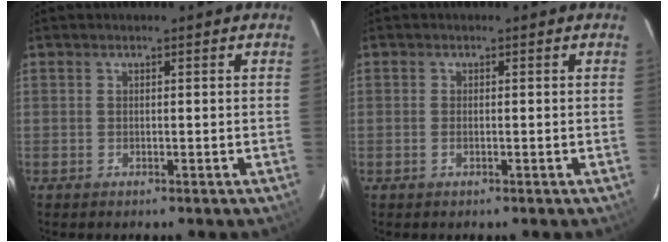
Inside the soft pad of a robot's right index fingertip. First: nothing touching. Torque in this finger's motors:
{"motor_torque": [-0.12, 0.19, -0.01, -0.01]}